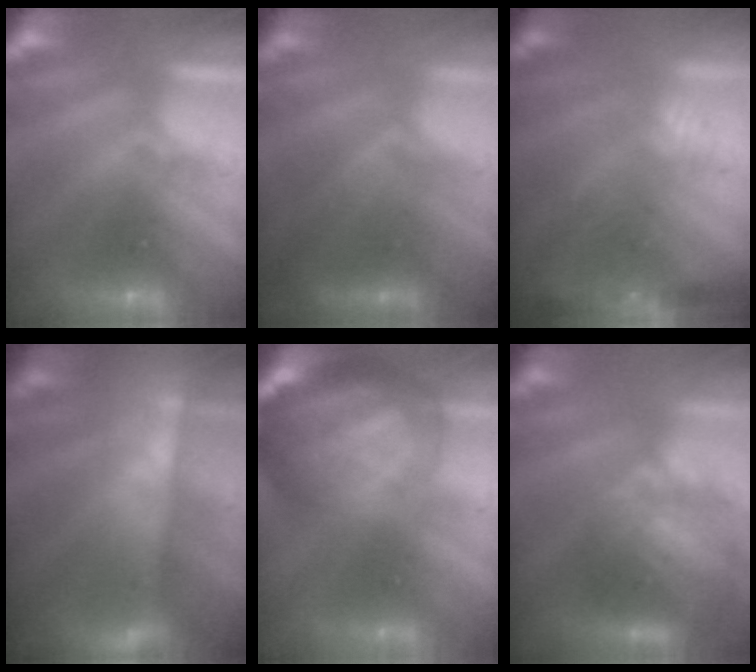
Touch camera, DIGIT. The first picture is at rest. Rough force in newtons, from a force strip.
{"total": 2.3}
{"total": 8.8}
{"total": 7.8}
{"total": 7.2}
{"total": 7.3}